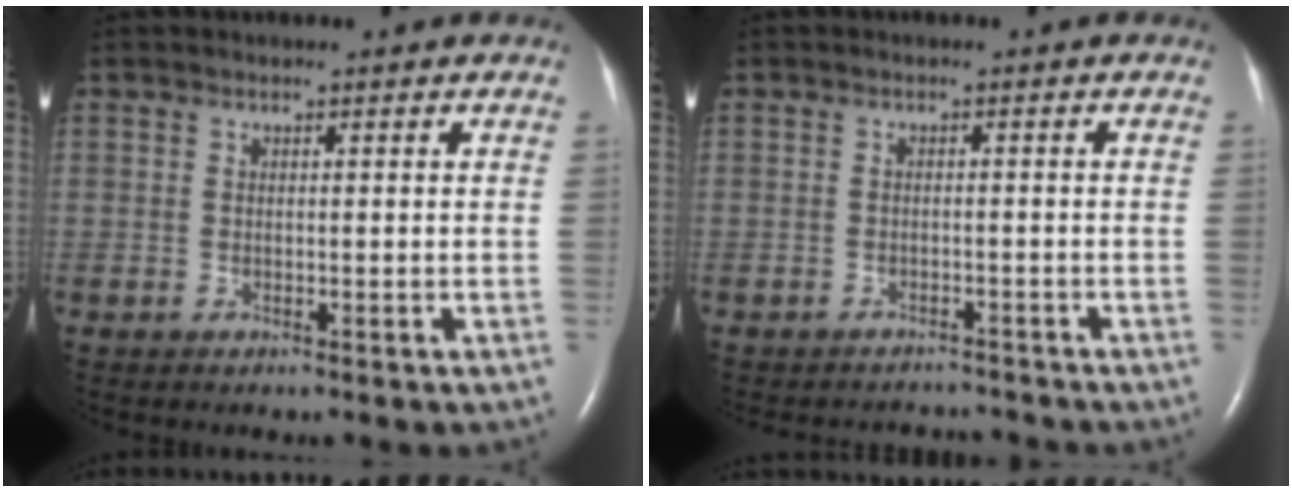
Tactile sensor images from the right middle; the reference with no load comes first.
{"total": 5.2, "force": [-5.1, 0.8, 0.2], "torque": [-0.002, -0.001, -0.067]}